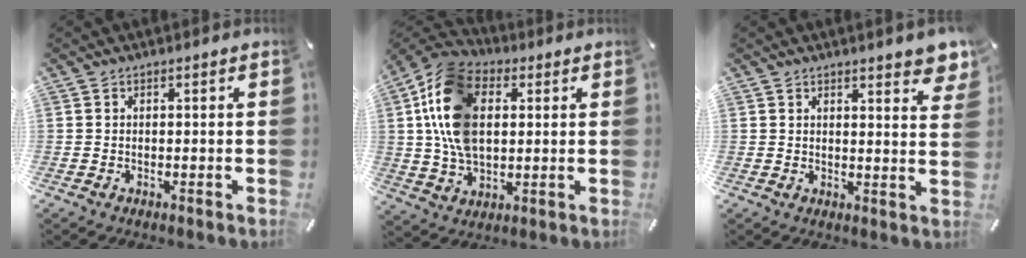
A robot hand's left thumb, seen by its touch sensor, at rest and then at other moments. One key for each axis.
{"total": 16.9, "fx": 3.2, "fy": 11.7, "fz": 11.7, "tx": -0.277, "ty": 0.009, "tz": 0.059}
{"total": 4.6, "fx": 3.8, "fy": 0.8, "fz": 2.4, "tx": -0.034, "ty": -0.025, "tz": 0.064}